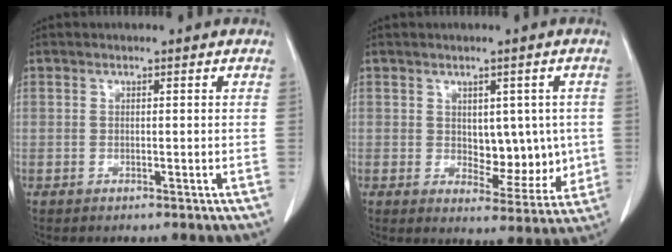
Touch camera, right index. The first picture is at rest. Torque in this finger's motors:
{"motor_torque": [0.37, 0.16, 0.12, 0.02]}